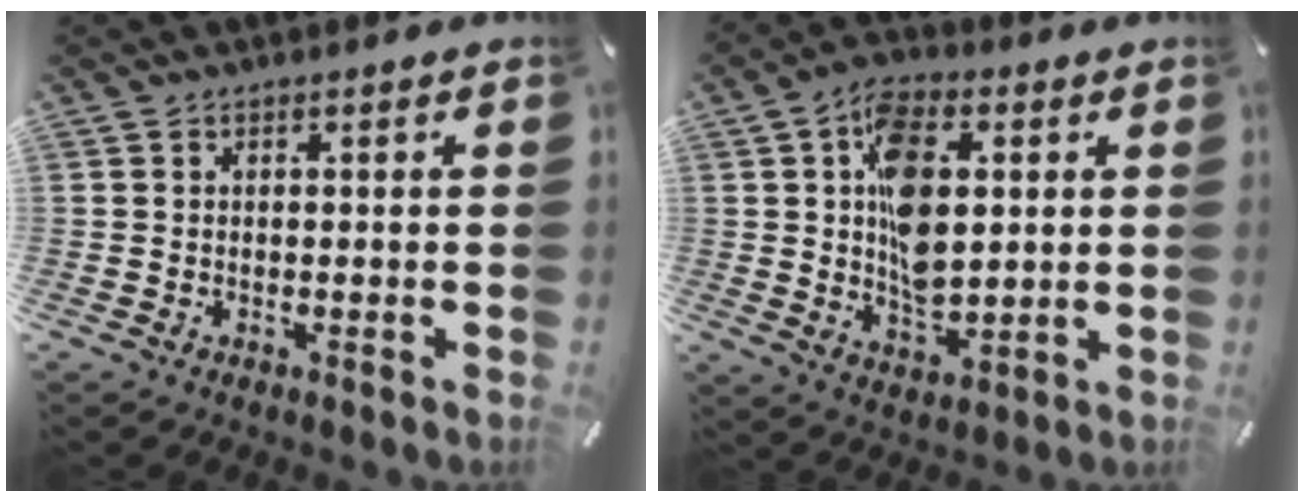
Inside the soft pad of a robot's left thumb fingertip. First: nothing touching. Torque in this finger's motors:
{"motor_torque": [2.34, 2.21, 1.78, -0.72, 0.59]}